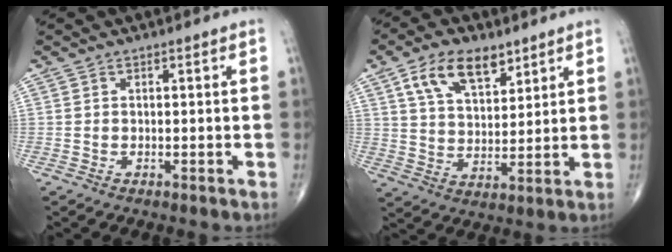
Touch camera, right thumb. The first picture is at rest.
{"total": 11.2, "force": [6.3, 6.0, 7.1], "torque": [-0.107, -0.026, 0.118]}